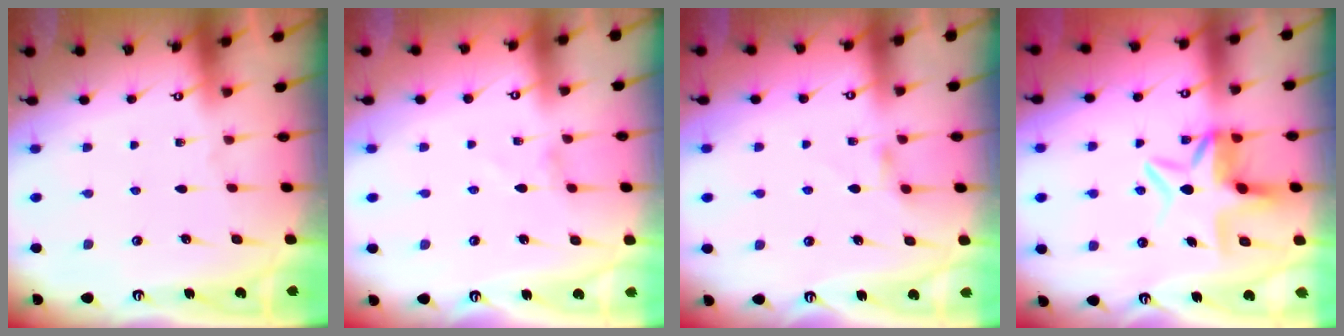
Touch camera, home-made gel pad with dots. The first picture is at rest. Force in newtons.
{"total": 0.0}
{"total": 2.8, "press": 2.7, "slide": 0.6}
{"total": 6.5, "press": 6.2, "slide": 2.1}